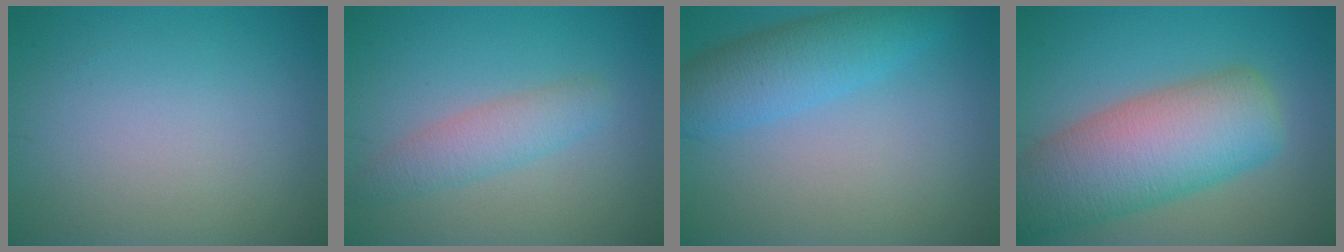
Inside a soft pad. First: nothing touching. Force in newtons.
{"total": 2.9, "press": 2.9, "slide": 0.1}
{"total": 4.9, "press": 4.9, "slide": 0.0}
{"total": 10.4, "press": 10.4, "slide": 0.4}